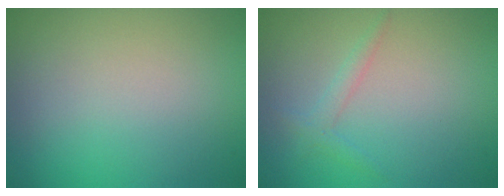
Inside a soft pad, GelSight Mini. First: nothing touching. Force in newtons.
{"total": 1.2, "press": 1.2, "slide": 0.1}